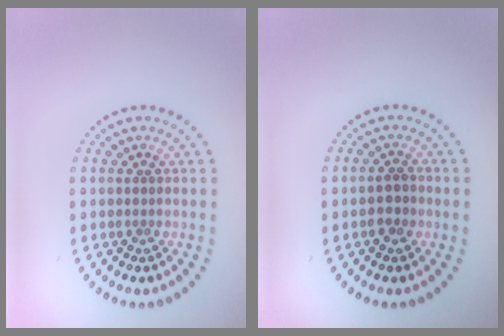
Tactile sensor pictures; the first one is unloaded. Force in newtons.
{"total": 1.8, "press": 1.7, "slide": 0.4}